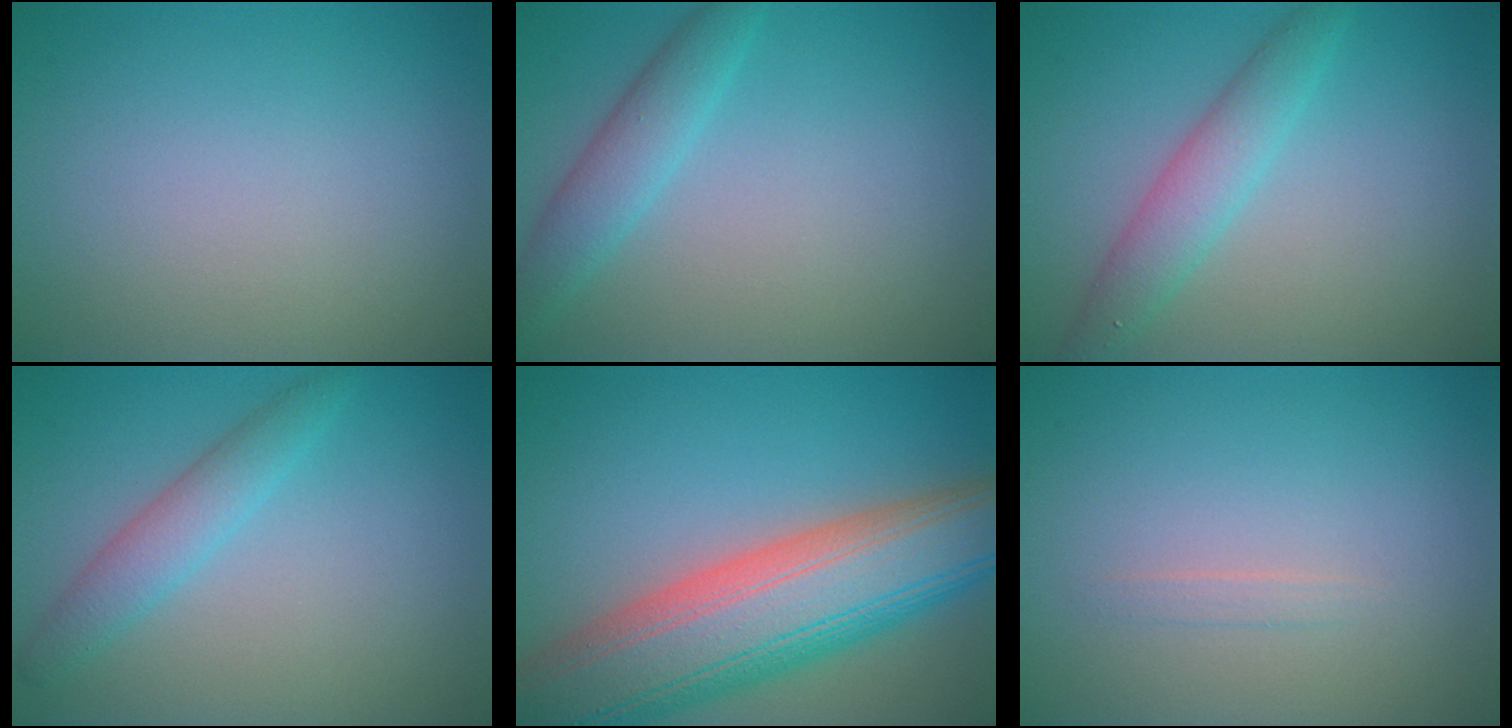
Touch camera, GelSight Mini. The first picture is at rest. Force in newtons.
{"total": 2.9, "press": 2.9, "slide": 0.1}
{"total": 3.0, "press": 3.0, "slide": 0.1}
{"total": 2.7, "press": 2.7, "slide": 0.1}
{"total": 13.3, "press": 13.2, "slide": 1.1}
{"total": 0.6, "press": 0.6, "slide": 0.0}